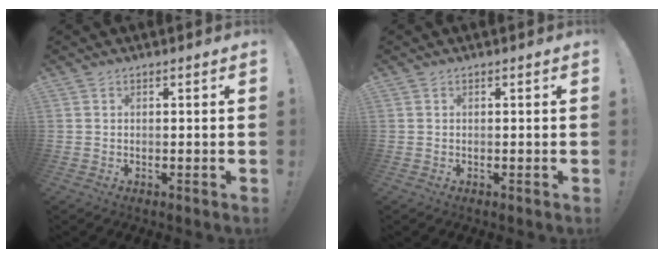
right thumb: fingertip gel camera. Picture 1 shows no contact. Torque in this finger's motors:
{"motor_torque": [-0.05, -0.01, 0.04, -0.02, 0.00]}